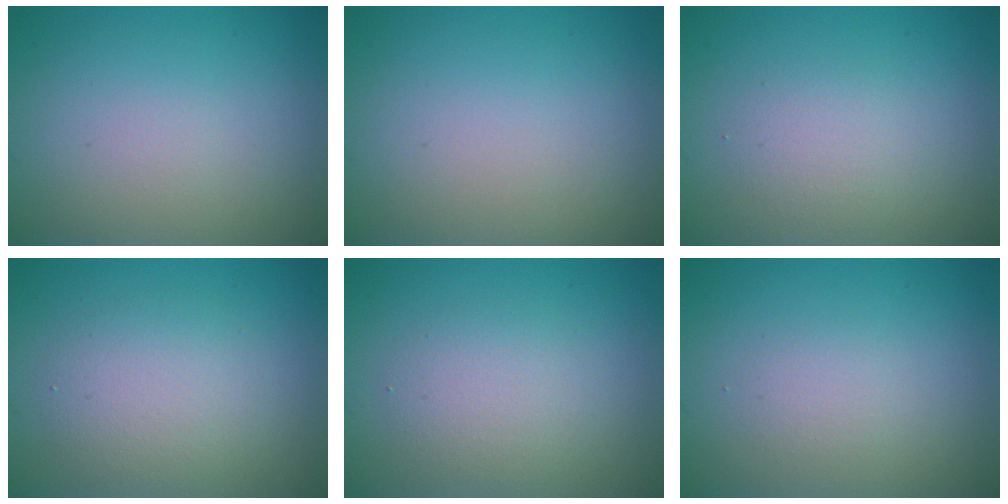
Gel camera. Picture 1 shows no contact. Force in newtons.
{"total": 0.0}
{"total": 1.7, "press": 1.7, "slide": 0.0}
{"total": 3.6, "press": 3.6, "slide": 0.3}
{"total": 2.6, "press": 2.6, "slide": 0.3}
{"total": 1.3, "press": 1.3, "slide": 0.1}